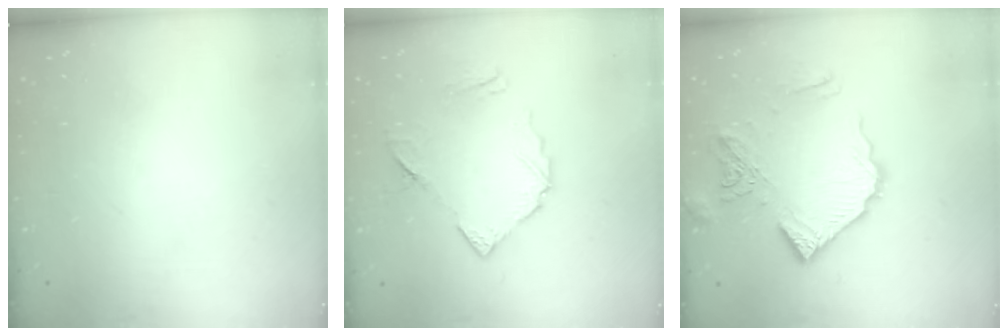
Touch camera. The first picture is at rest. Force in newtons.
{"total": 9.6, "press": 9.5, "slide": 1.0}
{"total": 14.1, "press": 14.0, "slide": 1.6}